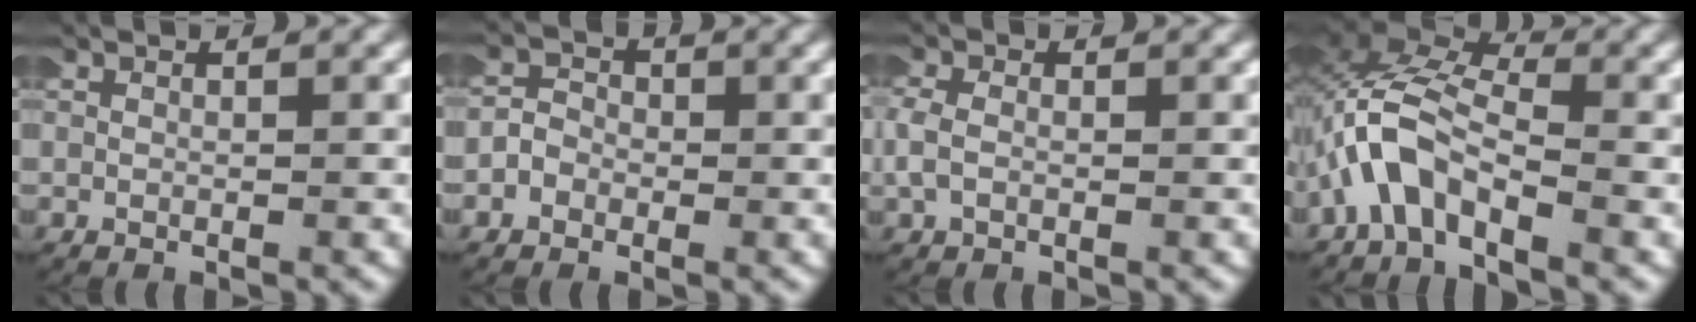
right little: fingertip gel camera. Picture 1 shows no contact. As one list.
[{"total": 2.1, "force": [-0.3, 2.0, 0.7], "torque": [-0.020, 0.005, -0.015]}, {"total": 2.0, "force": [0.0, 1.6, 1.2], "torque": [-0.041, -0.004, 0.001]}, {"total": 5.2, "force": [-0.2, 3.6, 3.8], "torque": [-0.108, 0.000, -0.017]}]